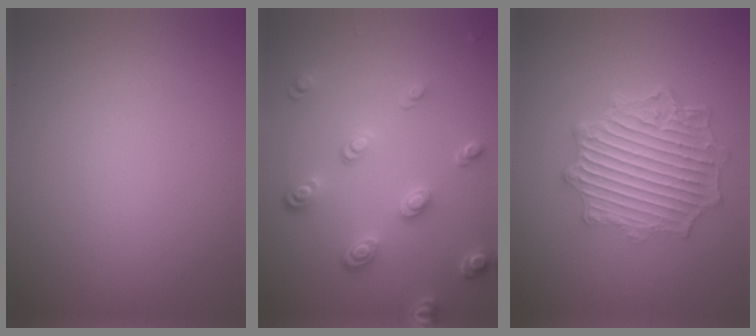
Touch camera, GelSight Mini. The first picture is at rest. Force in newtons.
{"total": 3.7, "press": 2.8, "slide": 2.3}
{"total": 6.8, "press": 5.1, "slide": 4.5}